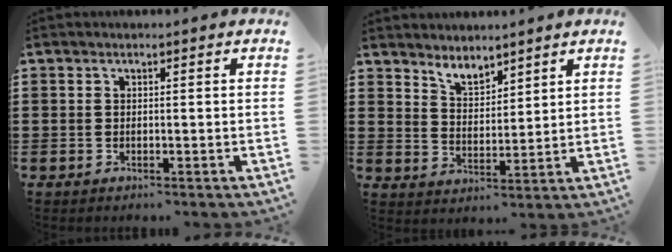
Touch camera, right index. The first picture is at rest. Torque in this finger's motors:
{"motor_torque": [0.00, 0.00, 0.03, 0.05]}